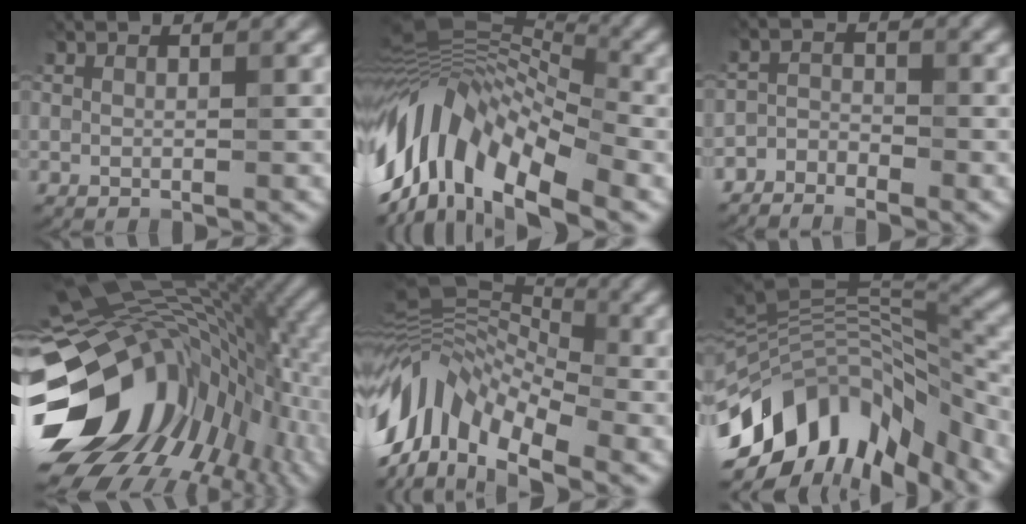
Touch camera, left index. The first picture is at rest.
{"total": 11.9, "force": [-4.9, 5.8, 9.1], "torque": [-0.205, 0.007, -0.057]}
{"total": 4.7, "force": [-4.3, -0.8, -1.8], "torque": [0.003, -0.014, -0.046]}
{"total": 15.6, "force": [-4.7, 10.8, 10.3], "torque": [-0.206, -0.030, -0.022]}
{"total": 9.1, "force": [-5.2, 4.3, 6.2], "torque": [-0.145, 0.005, -0.075]}
{"total": 12.2, "force": [-8.4, 4.9, 7.4], "torque": [-0.166, 0.010, -0.110]}